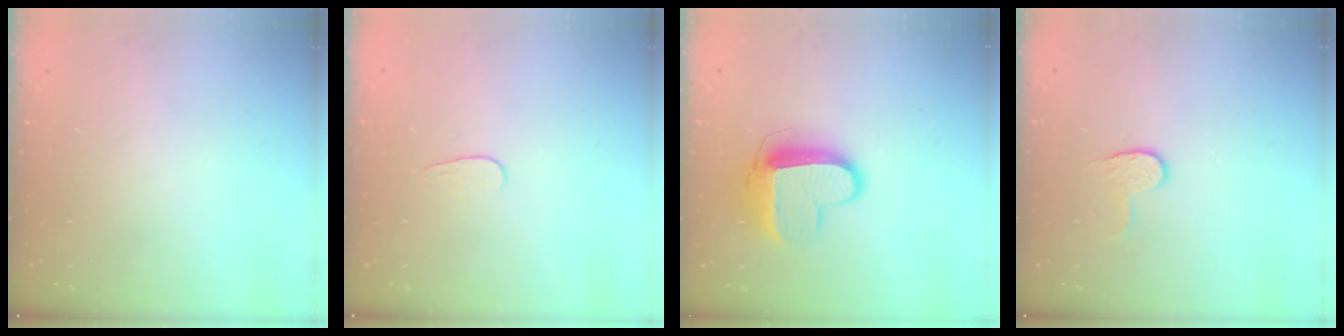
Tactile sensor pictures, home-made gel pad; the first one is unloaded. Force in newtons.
{"total": 4.0, "press": 4.0, "slide": 0.3}
{"total": 11.1, "press": 11.1, "slide": 1.0}
{"total": 4.1, "press": 4.1, "slide": 0.4}